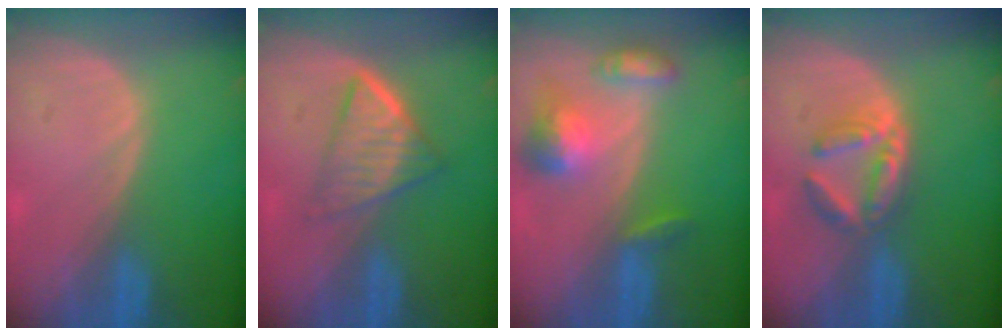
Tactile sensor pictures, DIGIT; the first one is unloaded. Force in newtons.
{"total": 6.6, "press": 5.6, "slide": 3.4}
{"total": 7.0, "press": 6.5, "slide": 2.6}
{"total": 5.3, "press": 5.2, "slide": 0.8}